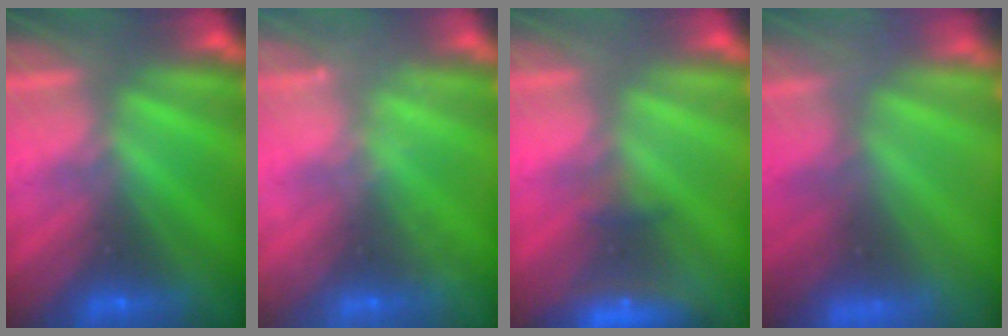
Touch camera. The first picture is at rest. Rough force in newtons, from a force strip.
{"total": 2.3}
{"total": 6.4}
{"total": 6.8}